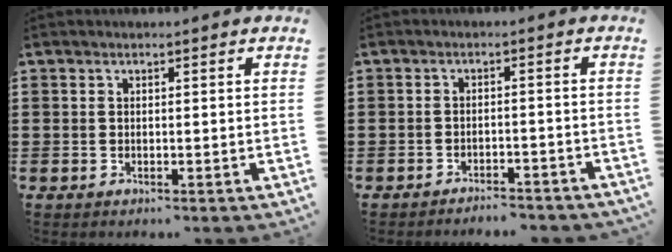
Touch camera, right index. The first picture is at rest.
{"total": 2.4, "force": [-2.4, 0.1, 0.2], "torque": [-0.008, 0.001, -0.052]}